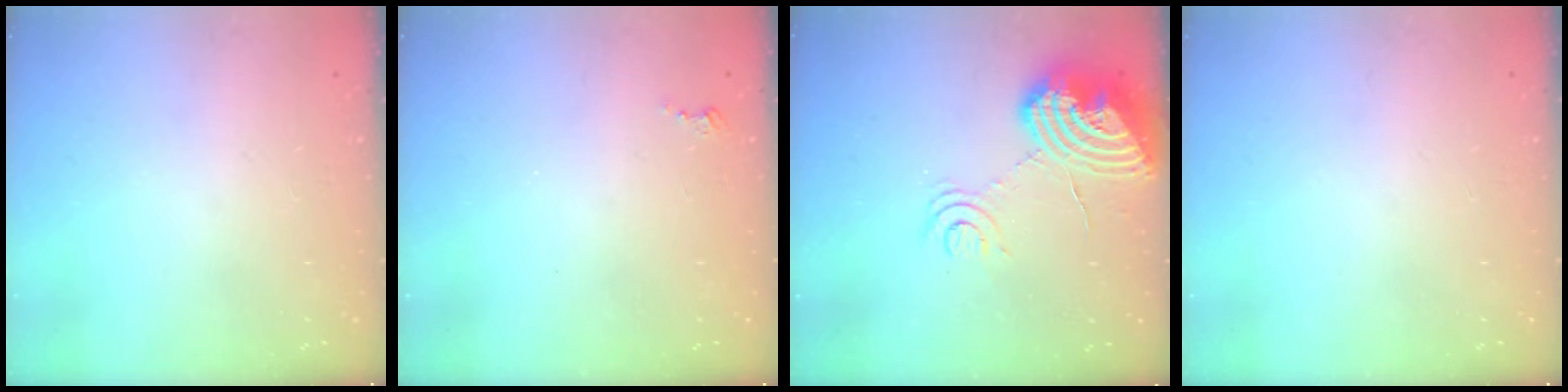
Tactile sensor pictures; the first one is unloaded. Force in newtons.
{"total": 2.4, "press": 2.4, "slide": 0.4}
{"total": 17.2, "press": 17.1, "slide": 2.0}
{"total": 0.0}